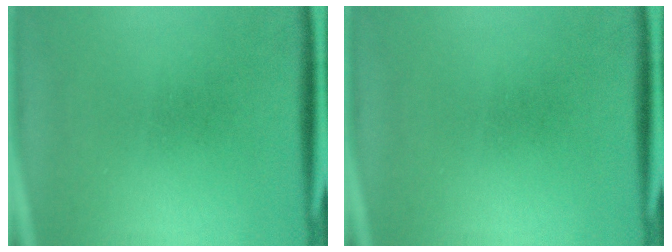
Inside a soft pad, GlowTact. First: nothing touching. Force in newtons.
{"total": 0.0}